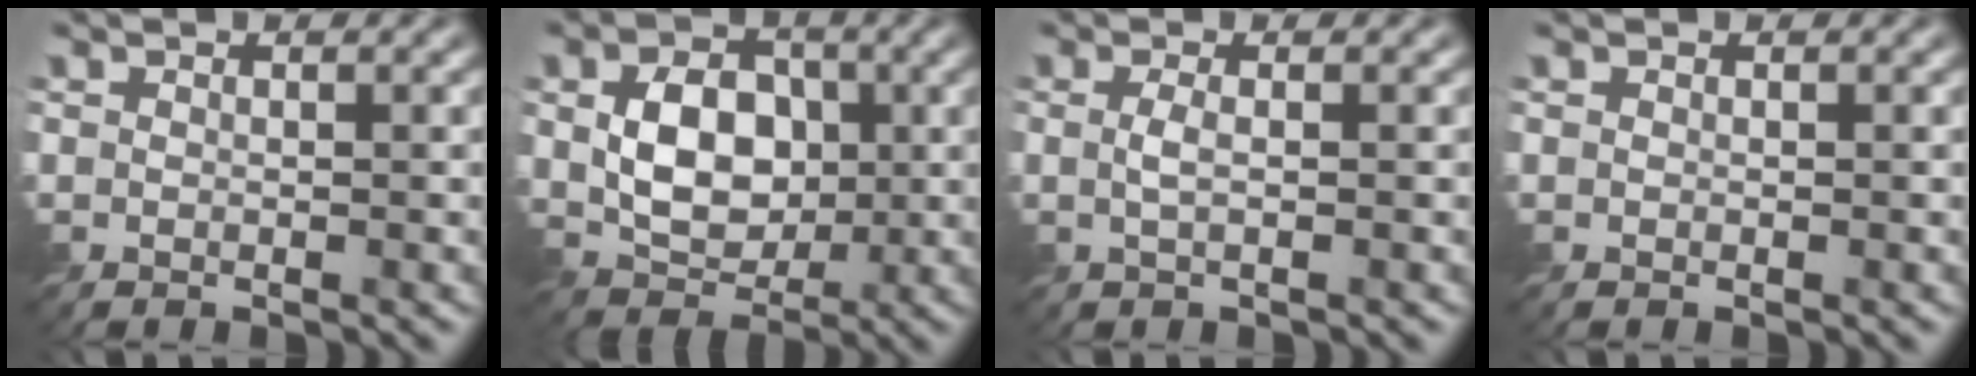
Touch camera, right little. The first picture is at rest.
{"total": 5.7, "force": [0.3, 4.2, 3.9], "torque": [-0.077, -0.004, 0.008]}
{"total": 1.2, "force": [0.0, 0.3, 1.2], "torque": [-0.027, 0.002, 0.000]}
{"total": 0.0}